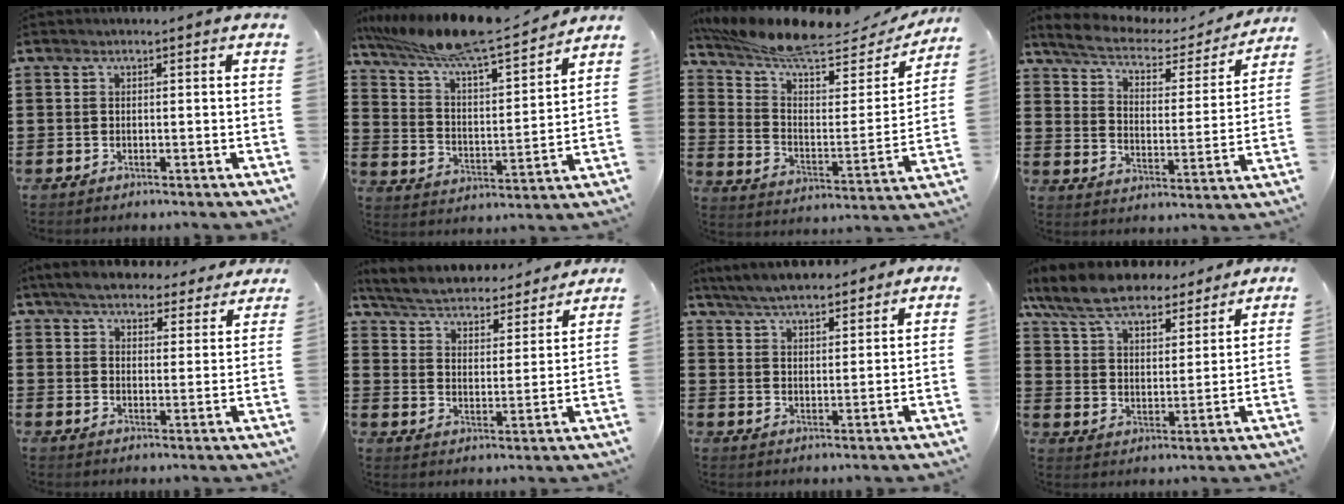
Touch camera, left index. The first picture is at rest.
{"total": 9.9, "force": [8.7, 0.2, 4.7], "torque": [-0.126, -0.056, 0.146]}
{"total": 10.9, "force": [9.3, 1.9, 5.3], "torque": [-0.131, -0.059, 0.160]}
{"total": 4.6, "force": [3.9, 1.4, 2.1], "torque": [-0.063, -0.023, 0.059]}
{"total": 5.4, "force": [5.2, 0.7, 1.3], "torque": [-0.048, -0.018, 0.093]}
{"total": 4.5, "force": [4.4, 0.1, 0.8], "torque": [-0.040, -0.034, 0.070]}
{"total": 5.6, "force": [5.3, 1.2, 1.5], "torque": [-0.048, -0.010, 0.098]}
{"total": 8.9, "force": [8.0, 2.0, 3.3], "torque": [-0.098, -0.034, 0.146]}